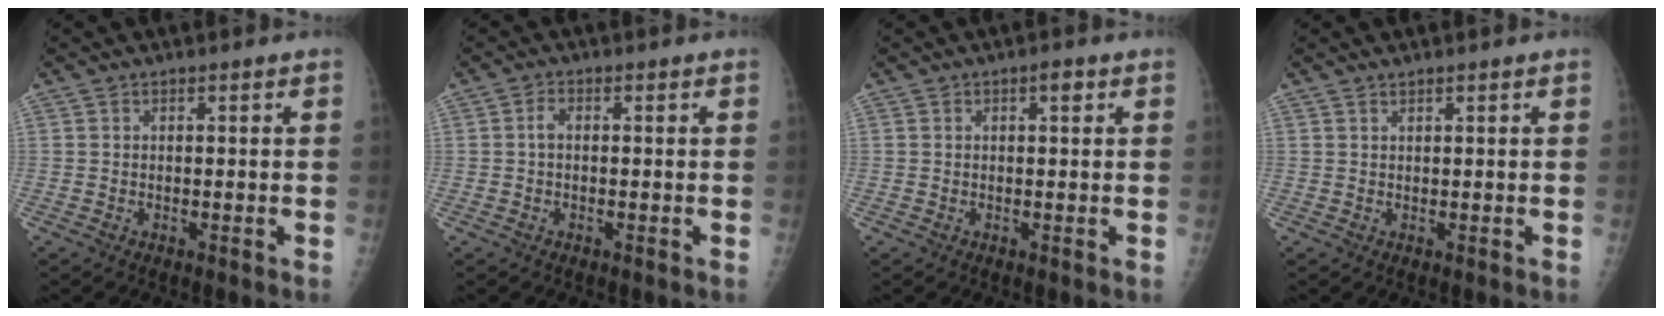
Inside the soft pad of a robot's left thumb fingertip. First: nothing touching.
{"total": 1.8, "force": [0.0, 1.1, 1.5], "torque": [-0.029, 0.005, -0.003]}
{"total": 1.9, "force": [0.8, 0.7, 1.6], "torque": [-0.018, 0.000, 0.011]}
{"total": 0.9, "force": [0.8, 0.1, 0.3], "torque": [-0.005, -0.003, 0.017]}